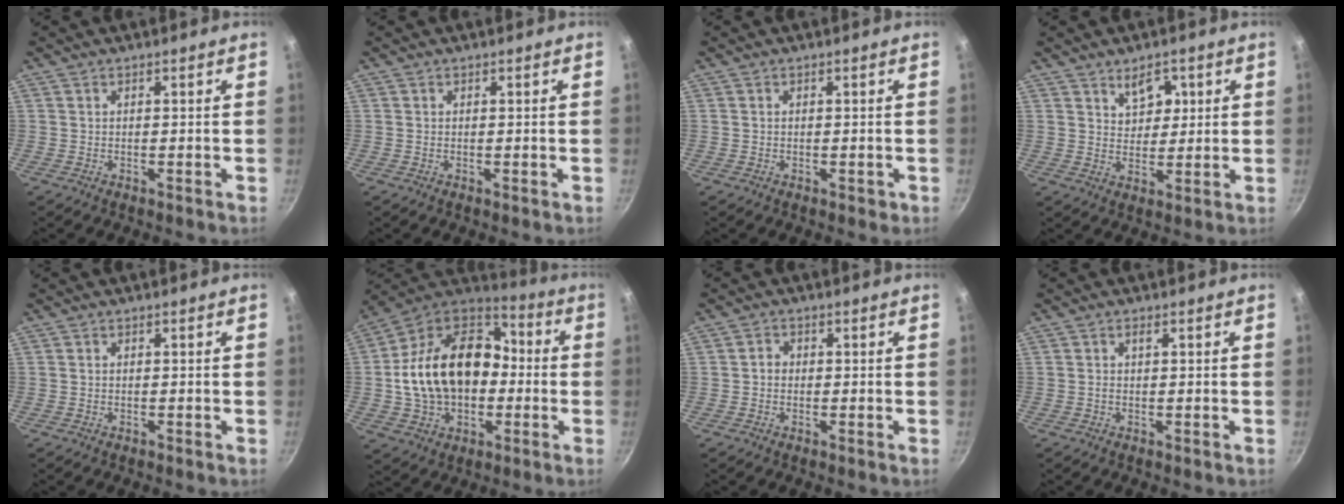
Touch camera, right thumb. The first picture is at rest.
{"total": 0.0}
{"total": 1.0, "force": [-0.2, 0.8, 0.6], "torque": [-0.004, 0.001, -0.004]}
{"total": 5.5, "force": [2.6, 3.7, 3.2], "torque": [-0.021, -0.016, 0.043]}
{"total": 0.0}
{"total": 23.4, "force": [-1.0, 16.5, 16.5], "torque": [-0.266, 0.057, -0.019]}
{"total": 1.7, "force": [-0.2, 1.5, 0.8], "torque": [-0.010, 0.008, -0.006]}
{"total": 0.8, "force": [0.2, 0.4, 0.7], "torque": [-0.012, 0.004, 0.001]}